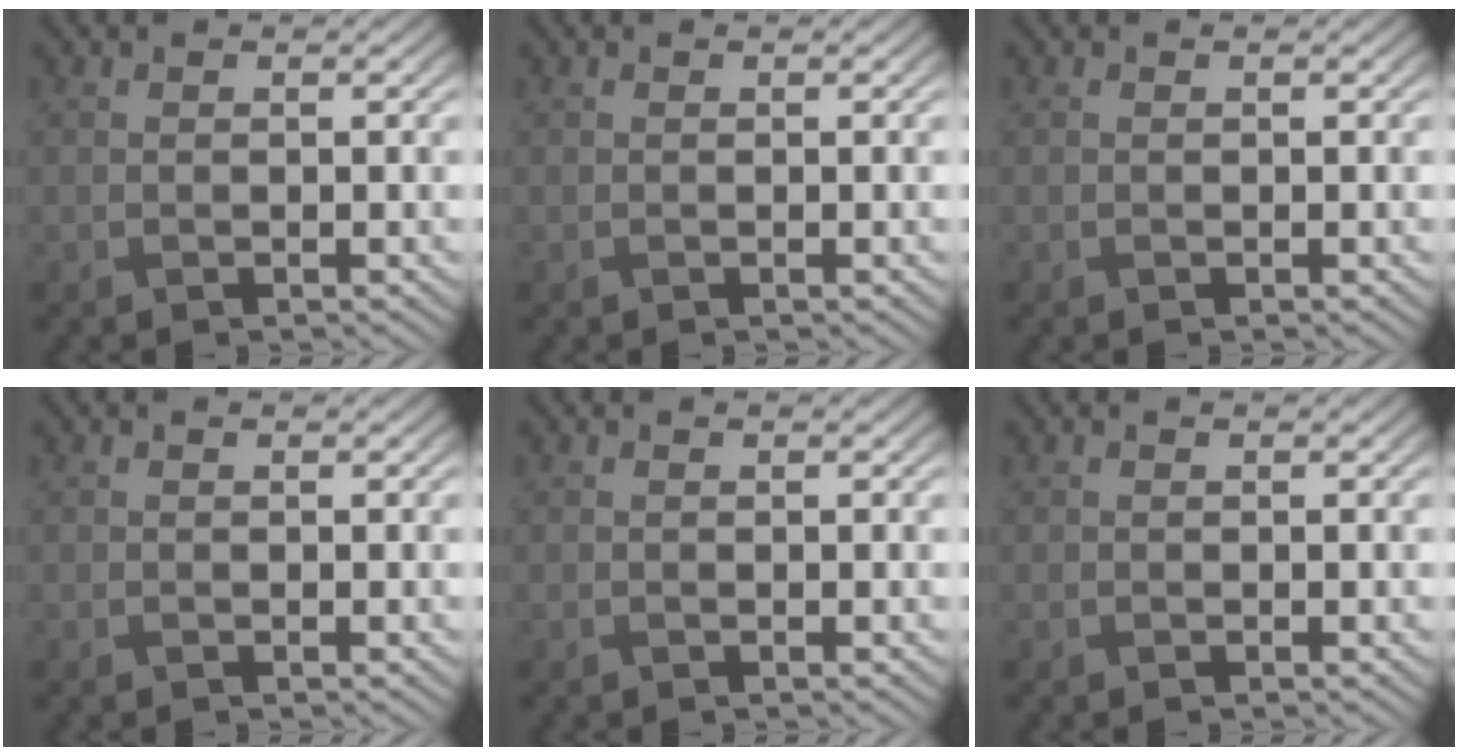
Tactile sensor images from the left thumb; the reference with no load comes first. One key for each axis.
{"total": 0.0}
{"total": 0.0}
{"total": 0.0}
{"total": 0.0}
{"total": 0.0}